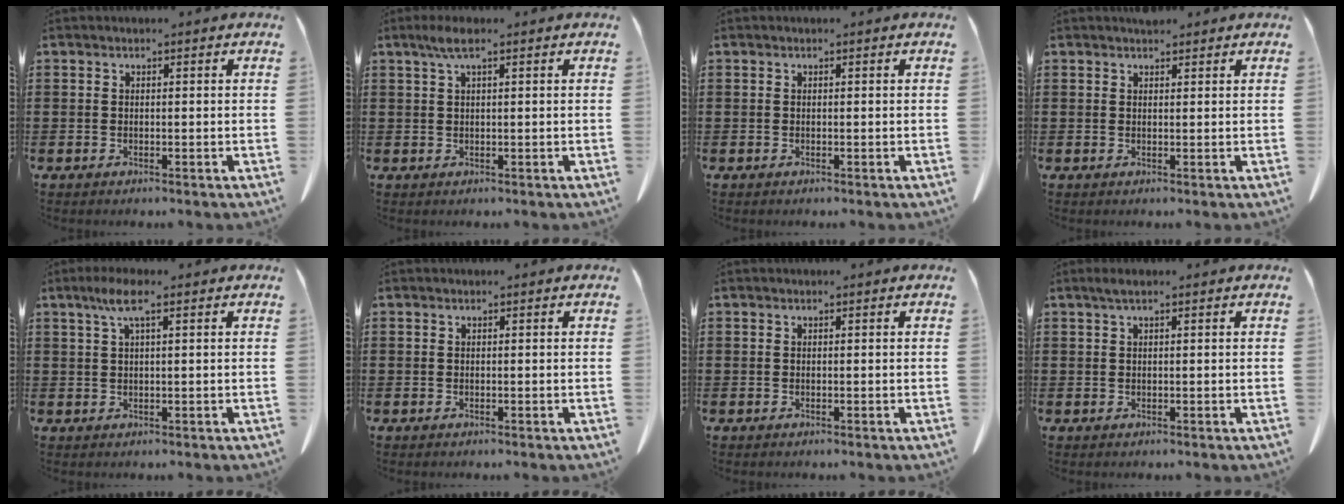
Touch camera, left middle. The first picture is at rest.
{"total": 2.4, "force": [1.1, 0.3, 2.2], "torque": [-0.045, 0.002, 0.018]}
{"total": 0.0}
{"total": 1.3, "force": [1.2, 0.4, 0.3], "torque": [-0.010, 0.002, 0.023]}
{"total": 3.9, "force": [1.8, 0.5, 3.4], "torque": [-0.071, 0.005, 0.030]}
{"total": 0.0}
{"total": 0.0}
{"total": 1.1, "force": [0.5, 0.1, 1.0], "torque": [-0.020, 0.001, 0.009]}